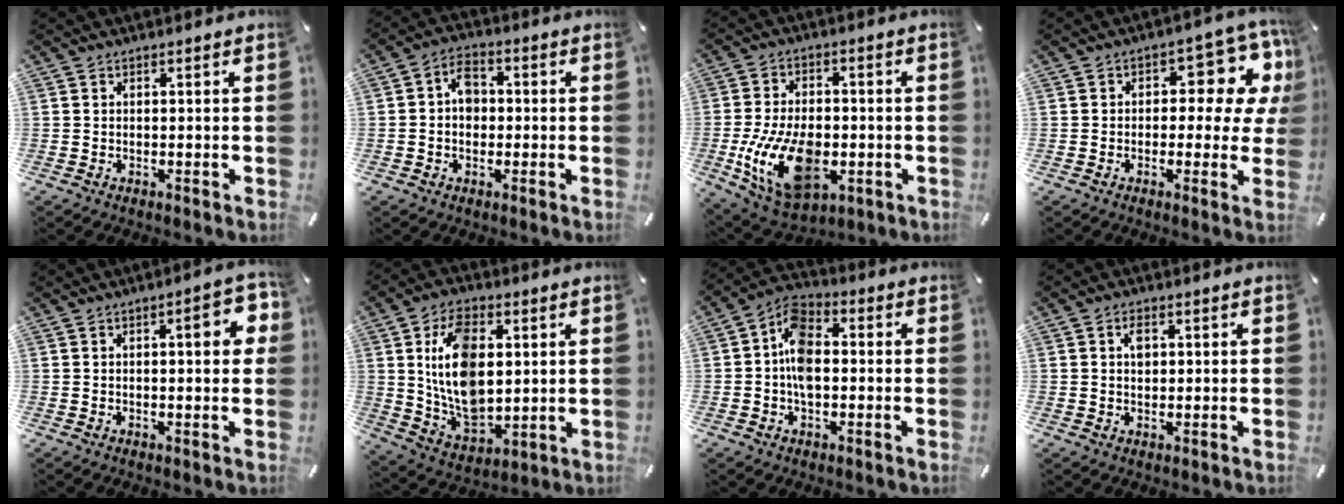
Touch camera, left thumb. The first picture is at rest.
{"total": 5.5, "force": [-0.3, 4.2, 3.5], "torque": [-0.059, 0.010, -0.006]}
{"total": 17.7, "force": [-4.0, 10.9, 13.3], "torque": [-0.262, 0.000, -0.064]}
{"total": 10.3, "force": [3.5, 5.6, 7.9], "torque": [-0.090, -0.036, 0.056]}
{"total": 8.1, "force": [1.7, 2.9, 7.4], "torque": [-0.087, -0.009, 0.019]}
{"total": 16.0, "force": [3.0, 10.4, 11.7], "torque": [-0.244, -0.004, 0.052]}
{"total": 8.9, "force": [-1.1, 5.7, 6.8], "torque": [-0.137, 0.018, -0.019]}
{"total": 2.9, "force": [0.7, 1.9, 2.1], "torque": [-0.030, 0.002, 0.007]}